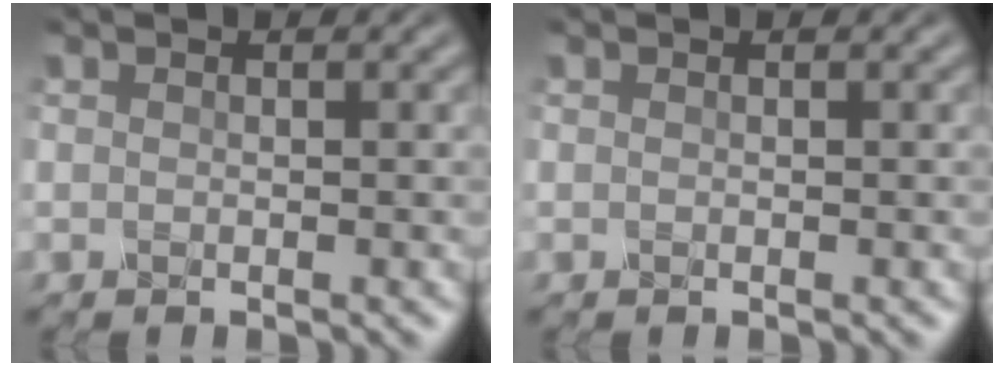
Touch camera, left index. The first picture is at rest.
{"total": 0.0}